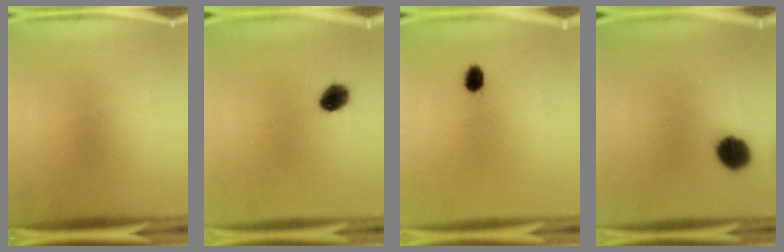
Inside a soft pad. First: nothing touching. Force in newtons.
{"total": 5.3}
{"total": 2.7}
{"total": 8.0}